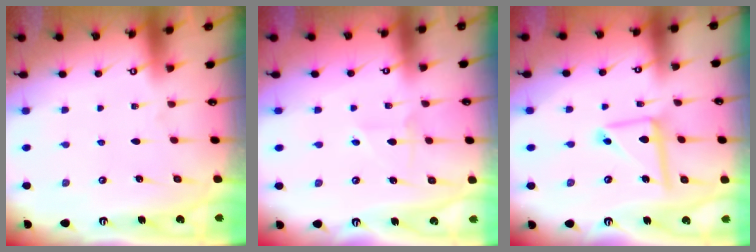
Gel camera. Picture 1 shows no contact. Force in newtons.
{"total": 3.9, "press": 3.7, "slide": 1.0}
{"total": 10.2, "press": 10.2, "slide": 0.8}